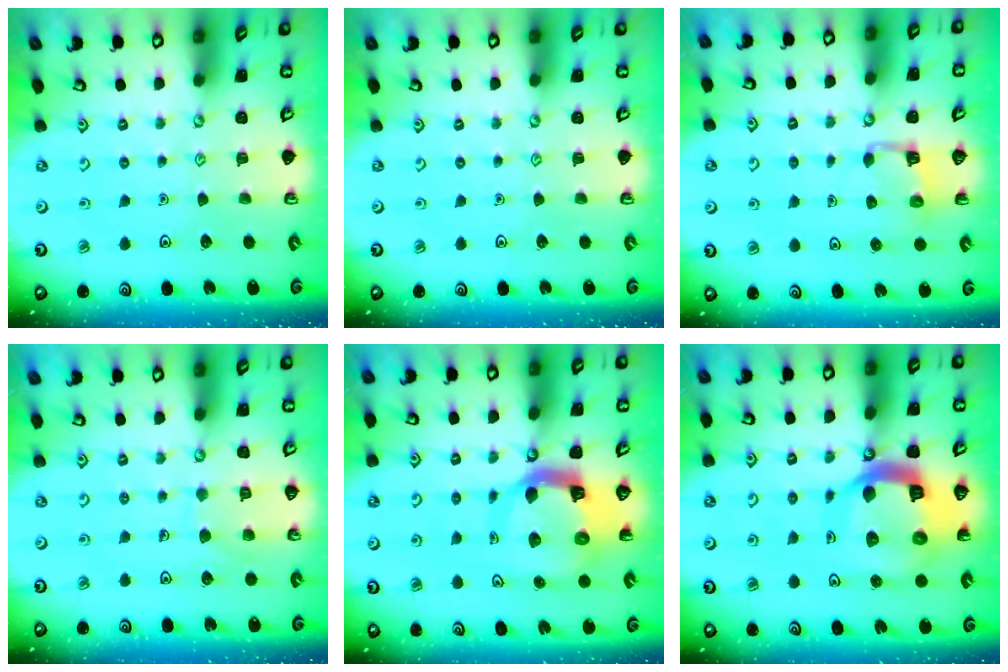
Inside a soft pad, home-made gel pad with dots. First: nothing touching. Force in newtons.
{"total": 0.0}
{"total": 3.4, "press": 3.3, "slide": 0.5}
{"total": 6.7, "press": 6.7, "slide": 0.4}
{"total": 11.4, "press": 11.3, "slide": 1.5}
{"total": 18.0, "press": 17.9, "slide": 1.9}